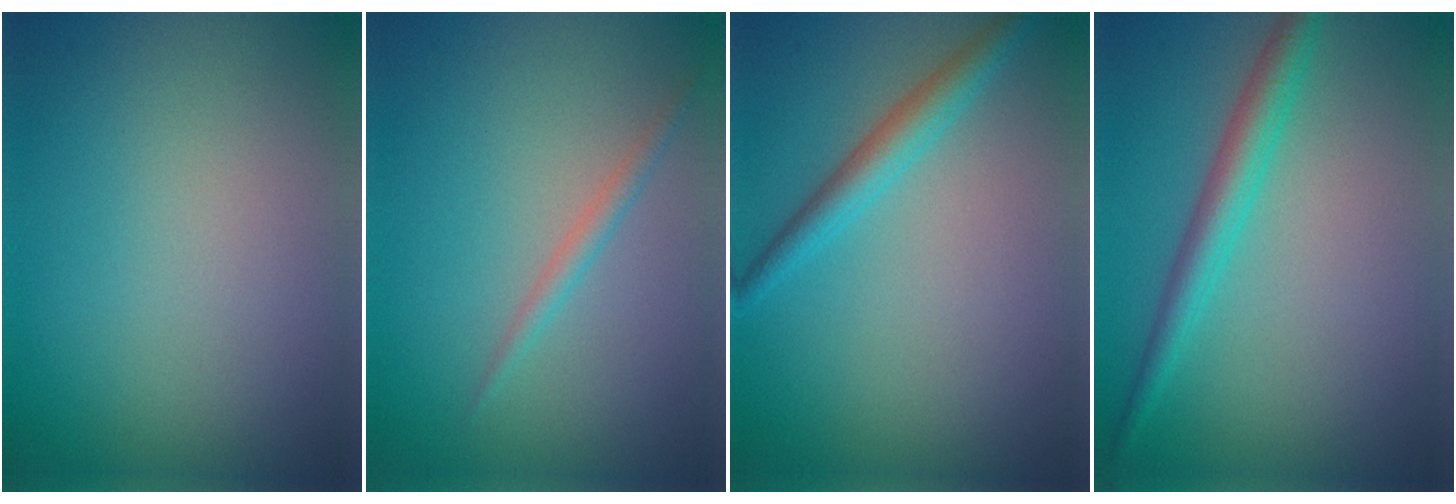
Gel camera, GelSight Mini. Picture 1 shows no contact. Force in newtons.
{"total": 1.3, "press": 1.3, "slide": 0.1}
{"total": 2.6, "press": 2.6, "slide": 0.1}
{"total": 3.1, "press": 3.1, "slide": 0.1}